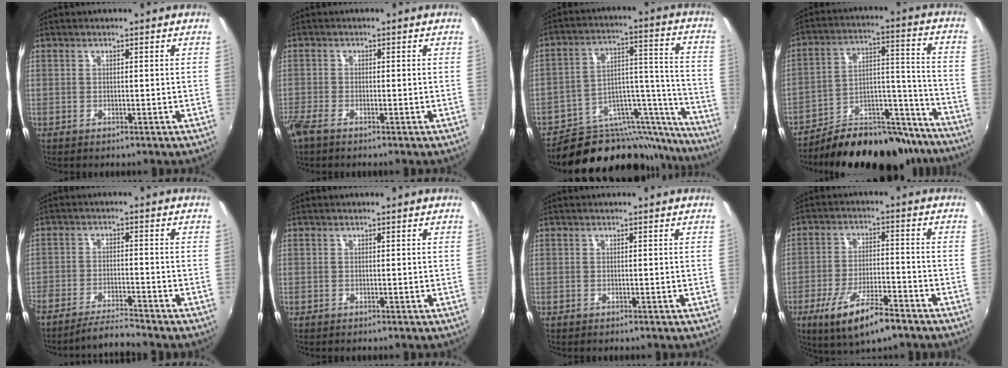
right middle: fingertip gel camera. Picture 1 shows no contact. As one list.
[{"total": 3.3, "force": [-2.4, 0.9, 2.0], "torque": [-0.053, -0.010, -0.052]}, {"total": 22.7, "force": [-19.4, 9.2, 7.4], "torque": [-0.080, 0.066, -0.274]}, {"total": 22.1, "force": [-18.4, 8.6, 8.7], "torque": [-0.124, 0.053, -0.248]}, {"total": 6.1, "force": [-5.9, -0.4, 1.8], "torque": [-0.055, -0.007, -0.107]}, {"total": 0.0}, {"total": 0.0}, {"total": 11.9, "force": [-7.5, 3.2, 8.7], "torque": [-0.179, -0.024, -0.129]}]